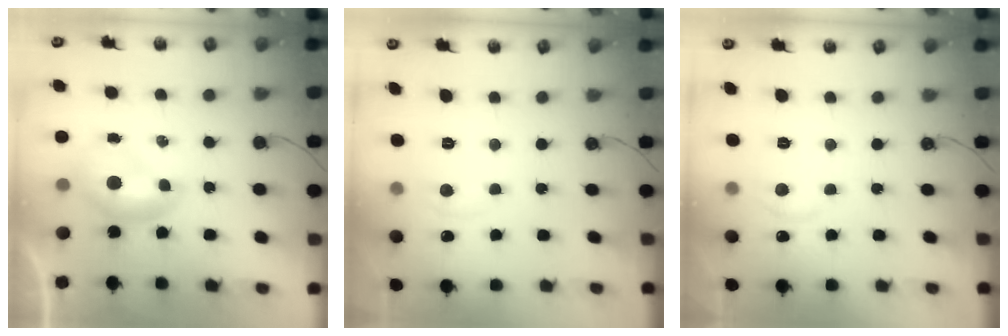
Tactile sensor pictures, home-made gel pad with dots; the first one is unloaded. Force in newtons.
{"total": 1.3, "press": 1.3, "slide": 0.4}
{"total": 1.5, "press": 1.2, "slide": 1.0}